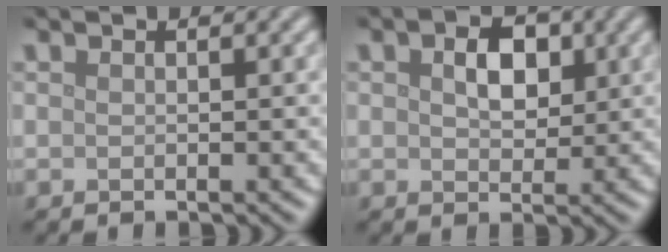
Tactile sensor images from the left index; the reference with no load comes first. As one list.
[{"total": 3.3, "force": [0.8, 2.2, 2.3], "torque": [-0.044, 0.001, 0.011]}]